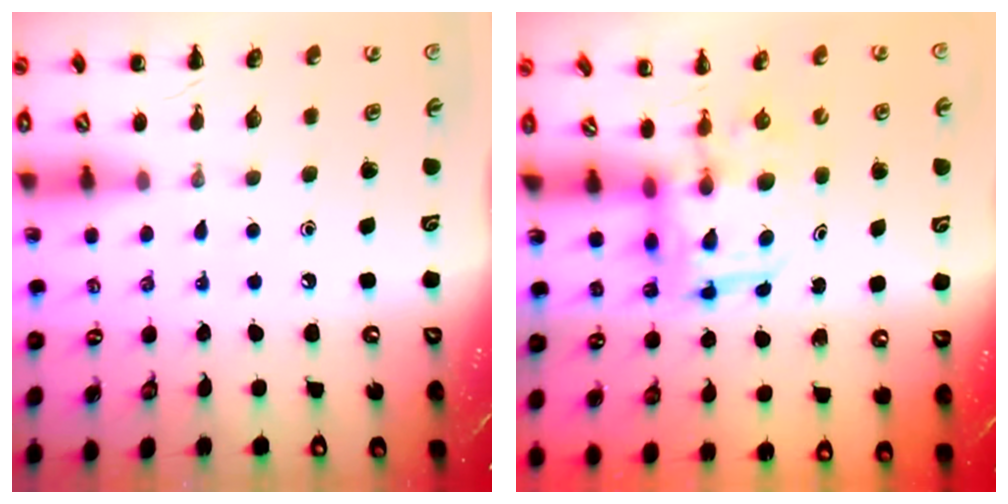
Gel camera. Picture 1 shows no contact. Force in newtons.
{"total": 3.6, "press": 3.5, "slide": 0.8}